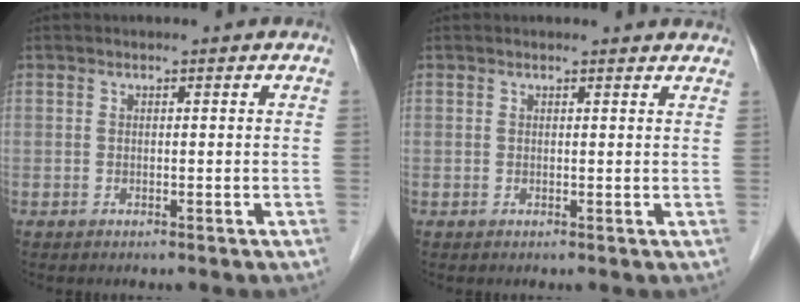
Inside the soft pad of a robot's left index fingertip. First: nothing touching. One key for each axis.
{"total": 3.9, "fx": 3.8, "fy": 0.5, "fz": 0.7, "tx": -0.010, "ty": 0.001, "tz": 0.029}